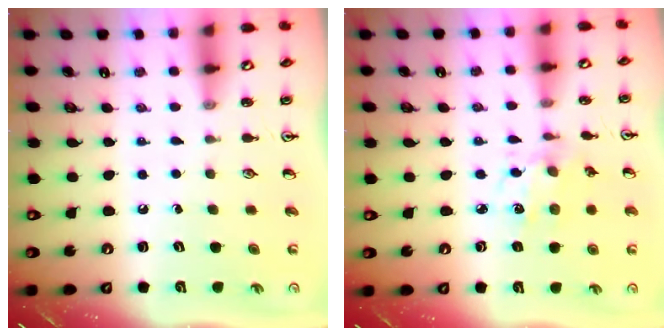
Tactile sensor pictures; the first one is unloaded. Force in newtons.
{"total": 4.5, "press": 4.2, "slide": 1.4}